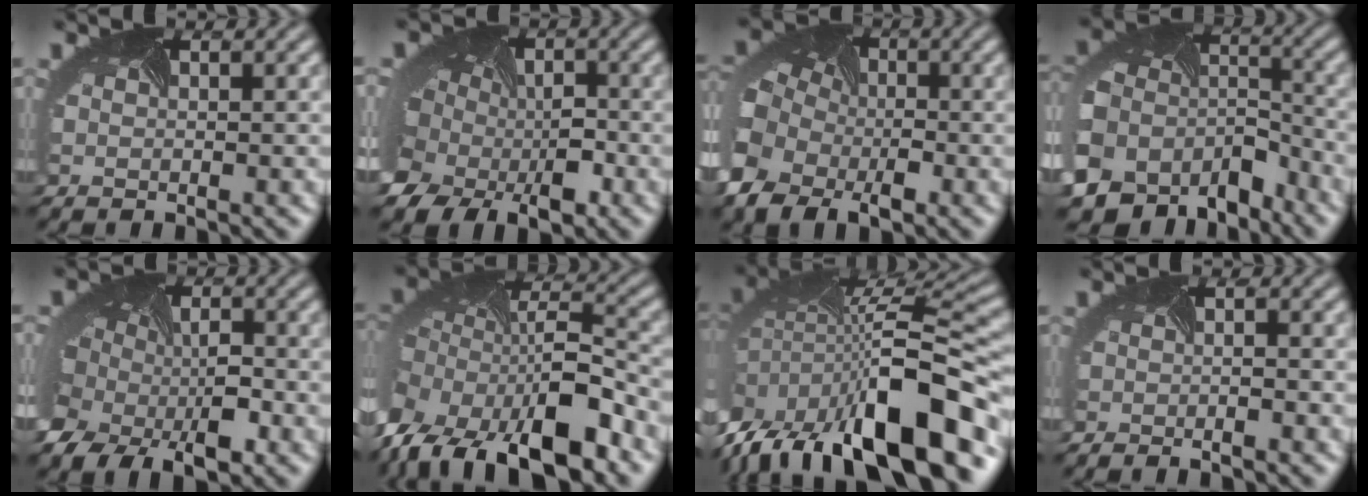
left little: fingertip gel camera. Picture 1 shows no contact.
{"total": 10.6, "force": [-2.4, 8.6, 5.7], "torque": [-0.118, -0.029, -0.058]}
{"total": 10.5, "force": [-4.0, 8.0, 5.6], "torque": [-0.123, -0.036, -0.082]}
{"total": 13.7, "force": [-8.2, 9.7, 5.1], "torque": [-0.131, -0.034, -0.114]}
{"total": 9.1, "force": [-2.4, 6.7, 5.7], "torque": [-0.096, -0.026, -0.034]}
{"total": 14.8, "force": [-7.9, 8.1, 9.5], "torque": [-0.196, -0.022, -0.124]}
{"total": 17.1, "force": [-7.3, 7.9, 13.3], "torque": [-0.233, -0.020, -0.108]}
{"total": 1.6, "force": [-1.5, 0.0, 0.6], "torque": [-0.008, -0.018, -0.020]}